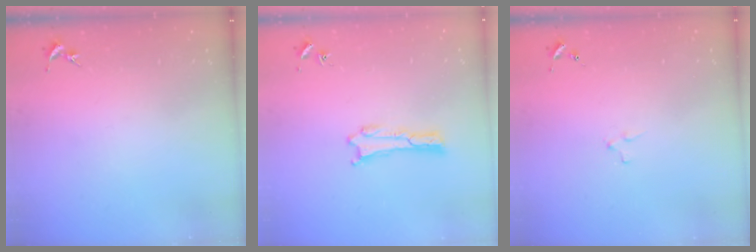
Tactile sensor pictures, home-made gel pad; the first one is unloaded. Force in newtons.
{"total": 0.0}
{"total": 2.0, "press": 2.0, "slide": 0.2}